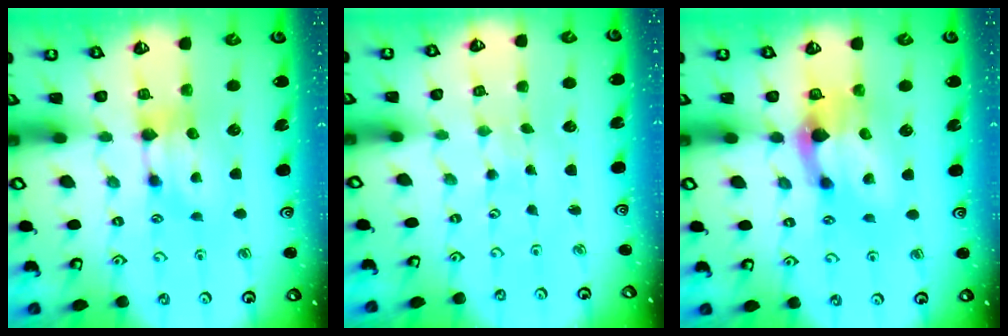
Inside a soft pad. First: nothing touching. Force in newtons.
{"total": 6.4, "press": 6.4, "slide": 0.3}
{"total": 4.5, "press": 4.0, "slide": 2.1}